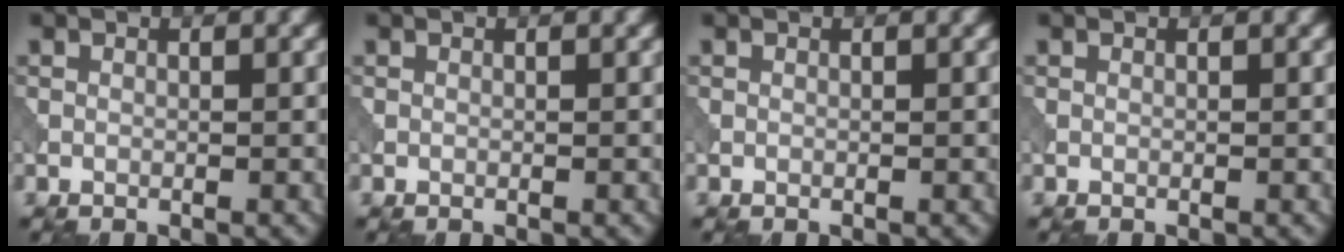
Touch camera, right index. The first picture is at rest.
{"total": 0.0}
{"total": 0.0}
{"total": 0.0}